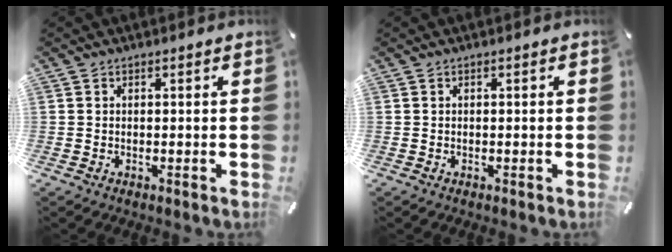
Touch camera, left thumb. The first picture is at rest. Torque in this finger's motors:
{"motor_torque": [-0.01, 0.01, -0.01, 0.01, 0.00]}